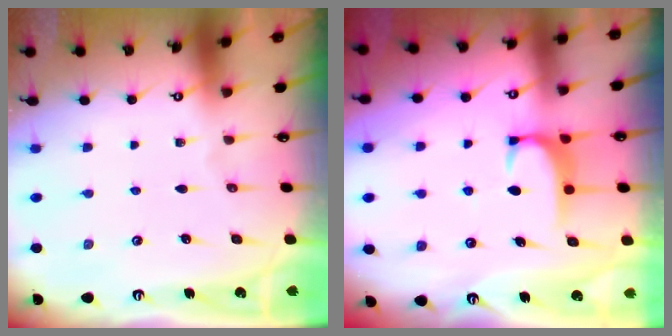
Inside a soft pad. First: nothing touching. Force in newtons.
{"total": 1.7, "press": 1.6, "slide": 0.5}